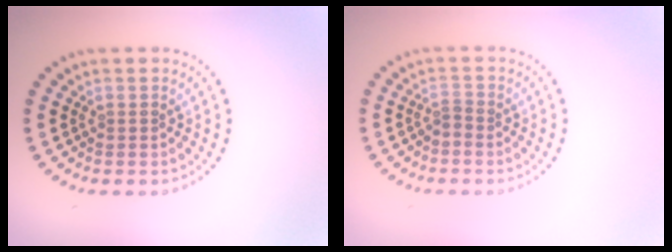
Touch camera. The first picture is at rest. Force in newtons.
{"total": 0.8, "press": 0.3, "slide": 0.7}